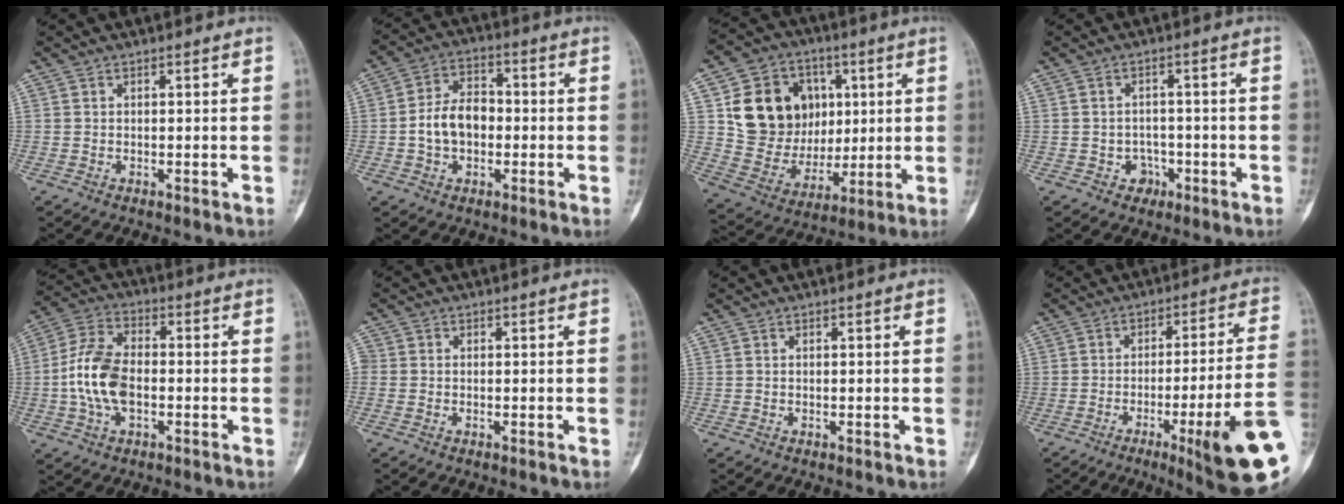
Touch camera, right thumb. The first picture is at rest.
{"total": 9.0, "force": [-1.1, 6.3, 6.3], "torque": [-0.098, 0.026, -0.027]}
{"total": 18.8, "force": [4.6, 15.4, 9.7], "torque": [-0.127, -0.001, 0.099]}
{"total": 3.4, "force": [-1.5, 2.9, 0.9], "torque": [0.013, 0.018, -0.019]}
{"total": 11.6, "force": [-1.6, 7.0, 9.2], "torque": [-0.183, 0.026, -0.034]}
{"total": 1.6, "force": [-0.1, 1.4, 0.8], "torque": [-0.016, 0.001, -0.006]}
{"total": 0.0}
{"total": 18.6, "force": [-6.5, 1.5, 17.4], "torque": [-0.201, 0.012, -0.091]}